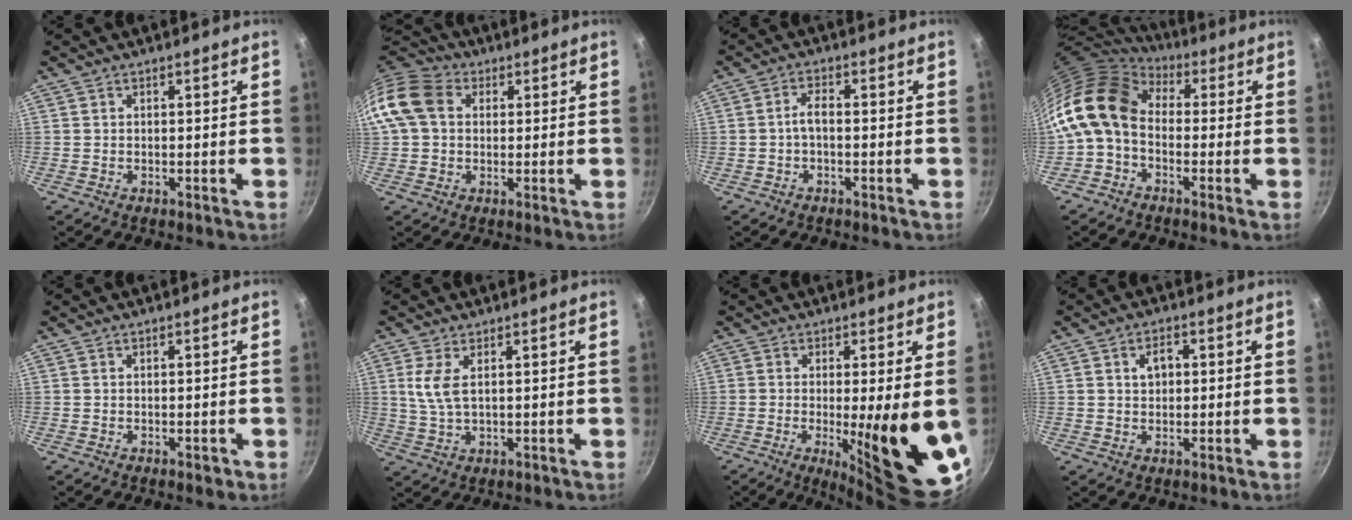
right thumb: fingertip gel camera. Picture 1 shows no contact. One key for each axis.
{"total": 11.5, "fx": 2.1, "fy": 9.0, "fz": 6.8, "tx": -0.115, "ty": 0.021, "tz": 0.022}
{"total": 2.7, "fx": -0.8, "fy": 1.1, "fz": 2.3, "tx": -0.052, "ty": 0.017, "tz": -0.019}
{"total": 13.0, "fx": 0.1, "fy": 9.4, "fz": 8.9, "tx": -0.158, "ty": 0.025, "tz": -0.023}
{"total": 0.9, "fx": -0.5, "fy": 0.4, "fz": 0.7, "tx": -0.009, "ty": 0.001, "tz": -0.006}
{"total": 5.0, "fx": 1.5, "fy": 2.1, "fz": 4.3, "tx": -0.094, "ty": -0.006, "tz": 0.032}
{"total": 15.4, "fx": -2.2, "fy": 2.2, "fz": 15.1, "tx": -0.204, "ty": -0.027, "tz": -0.019}
{"total": 3.6, "fx": 0.7, "fy": 2.6, "fz": 2.4, "tx": -0.020, "ty": 0.008, "tz": 0.010}